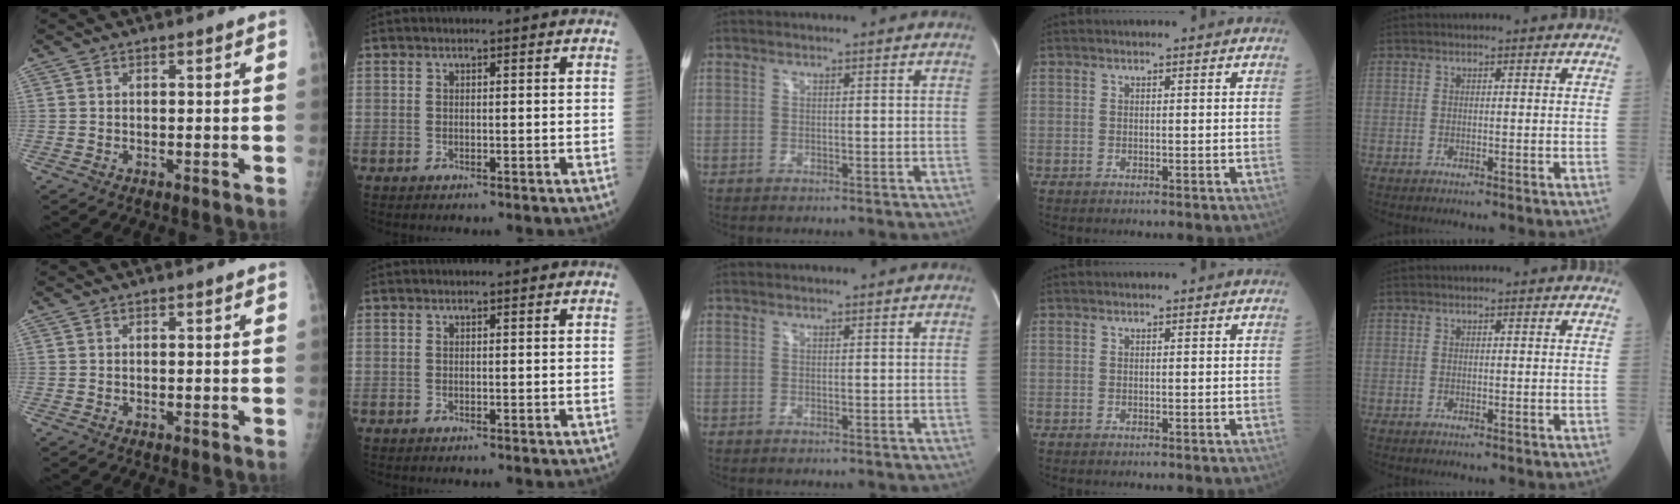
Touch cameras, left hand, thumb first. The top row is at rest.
{}